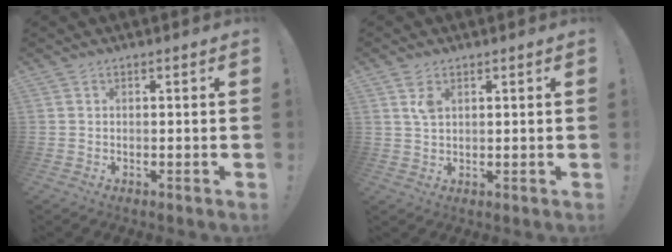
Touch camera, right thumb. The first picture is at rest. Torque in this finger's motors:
{"motor_torque": [-0.16, 0.19, 0.34, -0.05, 0.01]}